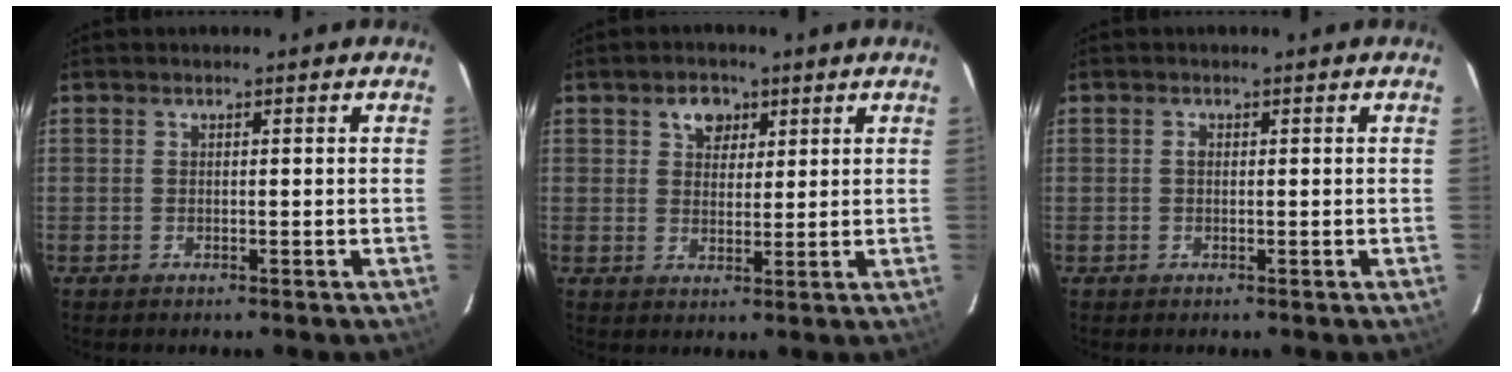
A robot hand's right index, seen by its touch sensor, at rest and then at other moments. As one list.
[{"total": 4.4, "force": [2.2, 3.3, 1.9], "torque": [-0.020, 0.009, 0.040]}, {"total": 0.6, "force": [0.0, 0.4, 0.4], "torque": [-0.006, 0.003, -0.001]}]